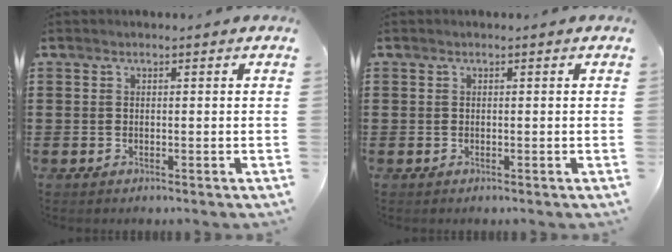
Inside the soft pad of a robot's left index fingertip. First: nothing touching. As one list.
[{"total": 0.0}]